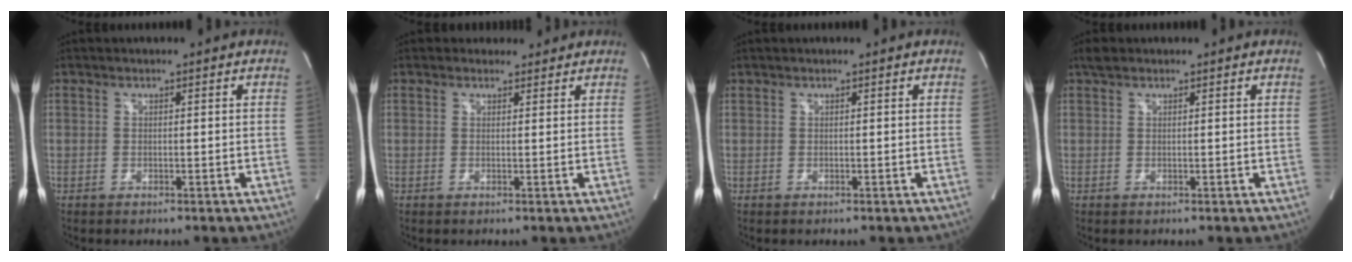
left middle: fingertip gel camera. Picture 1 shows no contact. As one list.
[{"total": 2.2, "force": [1.9, 1.1, -0.1], "torque": [0.002, 0.011, 0.022]}, {"total": 0.0}, {"total": 1.4, "force": [1.1, 0.6, 0.6], "torque": [-0.016, 0.013, 0.021]}]